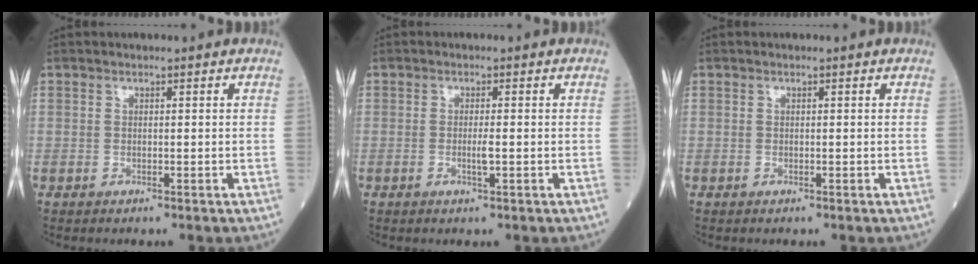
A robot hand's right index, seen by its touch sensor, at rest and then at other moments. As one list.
[{"total": 1.7, "force": [-0.4, -0.1, 1.7], "torque": [-0.035, -0.003, -0.008]}, {"total": 0.0}]